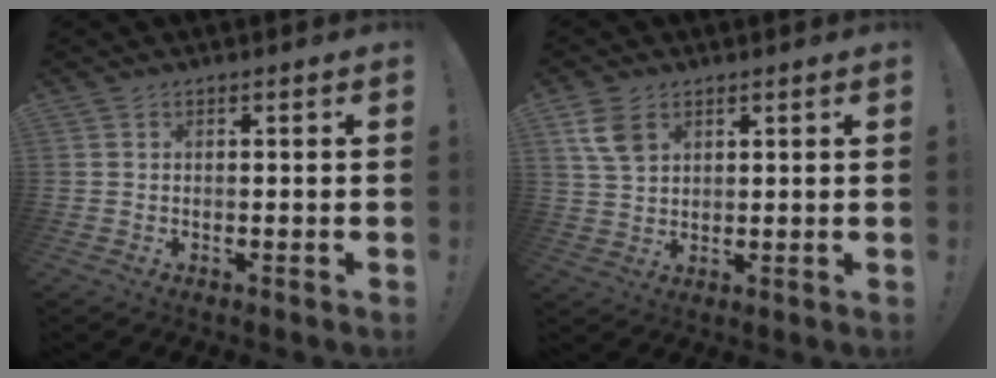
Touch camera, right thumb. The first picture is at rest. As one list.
[{"total": 7.4, "force": [3.5, 4.9, 4.3], "torque": [-0.074, -0.010, 0.068]}]